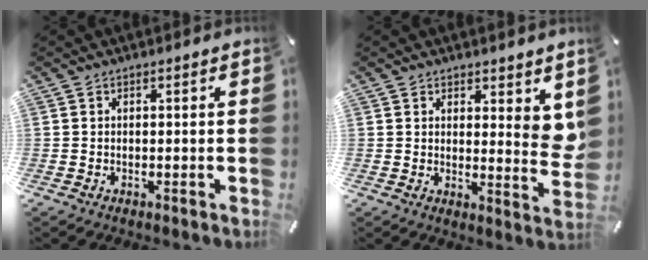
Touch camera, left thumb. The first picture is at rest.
{"total": 5.8, "force": [3.6, 2.6, 3.8], "torque": [-0.029, -0.035, 0.060]}